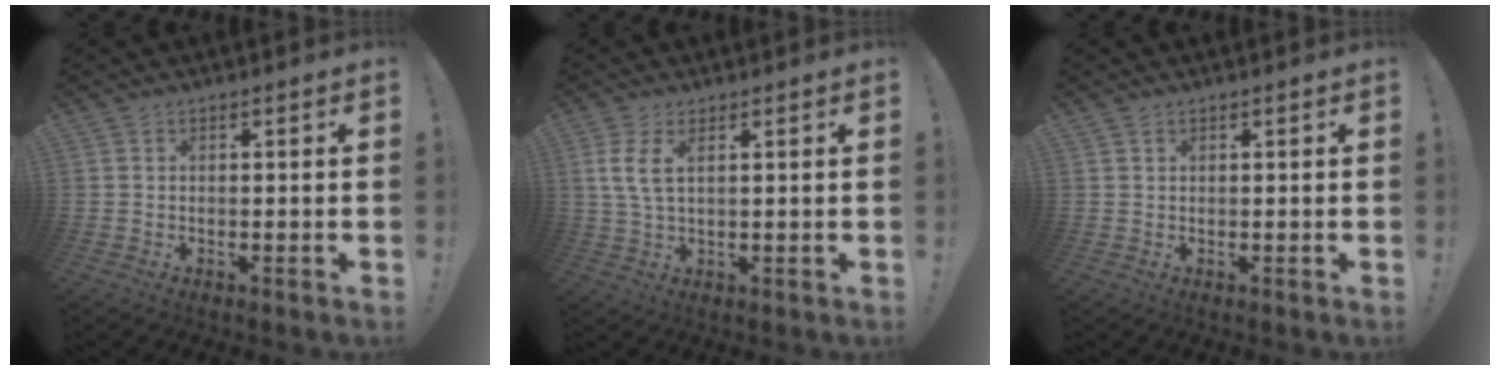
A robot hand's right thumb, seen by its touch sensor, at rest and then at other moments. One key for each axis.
{"total": 5.4, "fx": 2.2, "fy": 1.7, "fz": 4.6, "tx": -0.089, "ty": -0.005, "tz": 0.038}
{"total": 0.6, "fx": 0.5, "fy": 0.4, "fz": 0.0, "tx": 0.001, "ty": -0.002, "tz": 0.009}